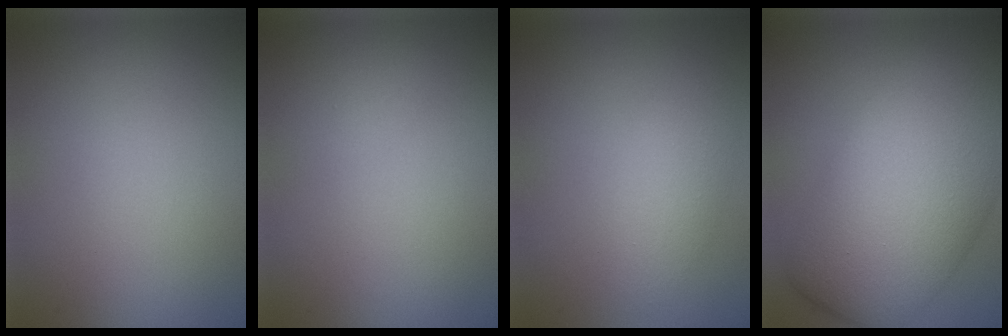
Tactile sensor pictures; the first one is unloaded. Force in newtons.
{"total": 0.6, "press": 0.5, "slide": 0.1}
{"total": 2.4, "press": 2.4, "slide": 0.1}
{"total": 13.3, "press": 13.3, "slide": 0.9}